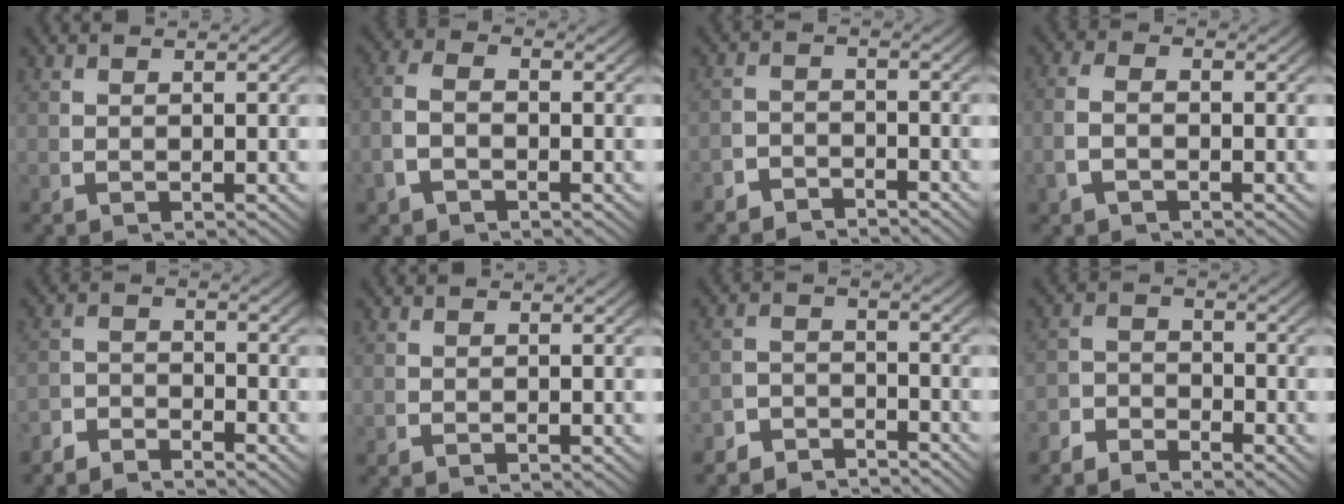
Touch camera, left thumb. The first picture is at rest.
{"total": 3.0, "force": [-0.7, 2.1, 2.1], "torque": [-0.053, -0.001, -0.013]}
{"total": 3.3, "force": [-3.2, 0.8, -0.1], "torque": [0.012, -0.010, -0.057]}
{"total": 1.9, "force": [-0.7, 1.1, 1.4], "torque": [-0.039, 0.003, -0.014]}
{"total": 3.0, "force": [-2.9, 0.6, -0.1], "torque": [0.013, -0.007, -0.060]}
{"total": 0.0}
{"total": 4.3, "force": [-4.2, 1.0, 0.4], "torque": [0.008, -0.015, -0.075]}
{"total": 2.8, "force": [-2.6, 1.1, 0.3], "torque": [0.013, -0.009, -0.051]}